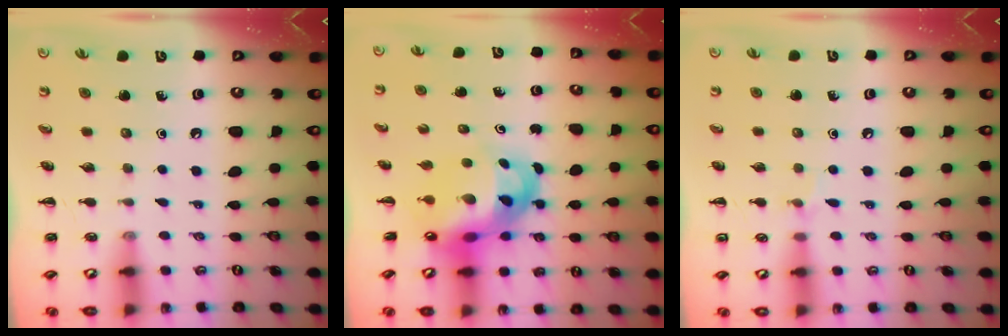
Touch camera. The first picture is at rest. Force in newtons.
{"total": 7.8, "press": 7.5, "slide": 2.1}
{"total": 4.4, "press": 4.1, "slide": 1.5}